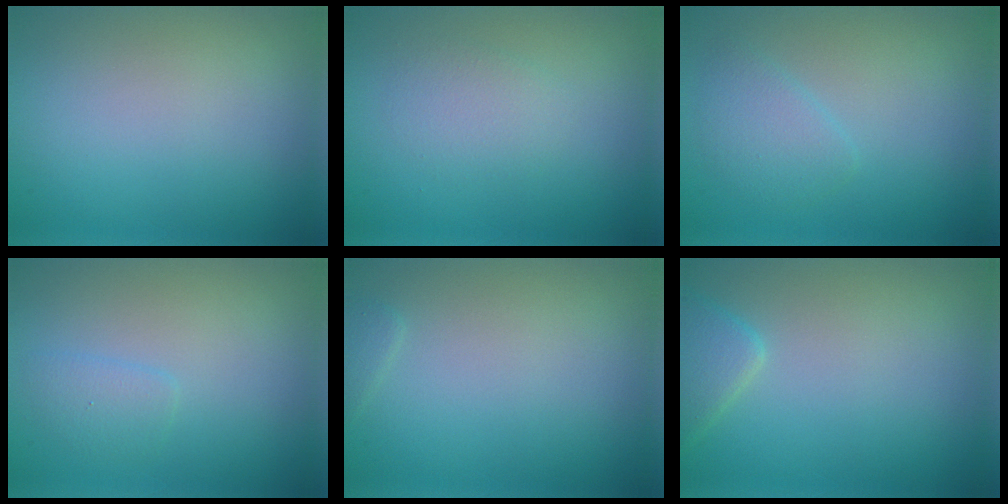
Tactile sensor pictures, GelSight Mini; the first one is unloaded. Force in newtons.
{"total": 2.0, "press": 2.0, "slide": 0.1}
{"total": 2.2, "press": 2.1, "slide": 0.1}
{"total": 1.3, "press": 1.3, "slide": 0.1}
{"total": 0.6, "press": 0.6, "slide": 0.1}
{"total": 2.4, "press": 2.3, "slide": 0.1}